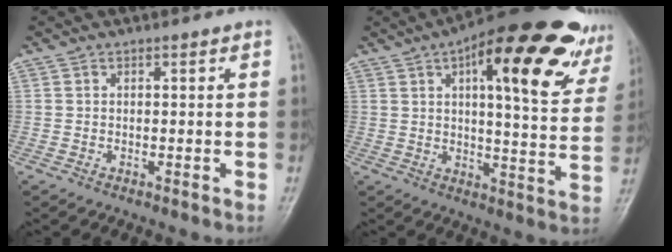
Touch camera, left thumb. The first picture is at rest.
{"total": 24.3, "force": [12.3, 7.9, 19.4], "torque": [-0.235, -0.014, 0.166]}